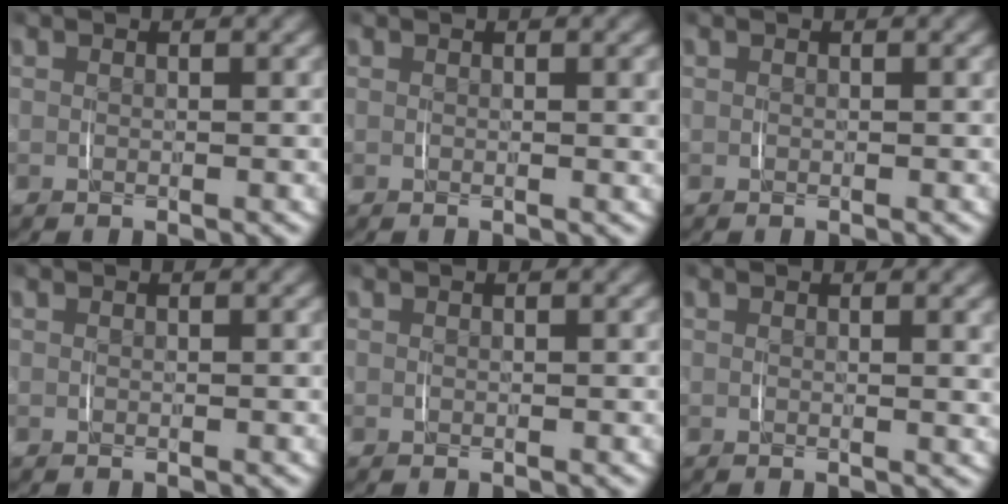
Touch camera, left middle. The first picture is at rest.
{"total": 0.6, "force": [0.2, -0.1, 0.5], "torque": [-0.005, -0.001, 0.003]}
{"total": 0.0}
{"total": 0.0}
{"total": 0.0}
{"total": 1.1, "force": [0.5, -0.3, 0.9], "torque": [-0.016, -0.002, 0.008]}